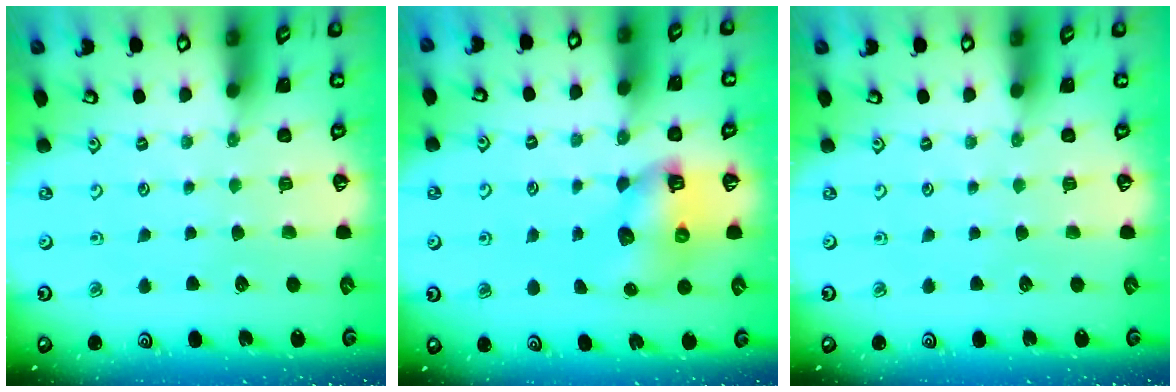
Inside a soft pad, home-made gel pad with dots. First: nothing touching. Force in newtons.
{"total": 8.8, "press": 8.7, "slide": 1.1}
{"total": 0.0}